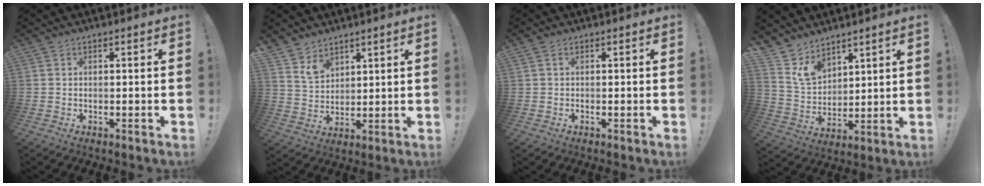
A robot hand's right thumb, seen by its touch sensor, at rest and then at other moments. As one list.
[{"total": 7.0, "force": [5.5, 4.1, 1.3], "torque": [-0.020, -0.046, 0.106]}, {"total": 0.5, "force": [0.1, 0.2, 0.5], "torque": [-0.004, -0.001, -0.001]}, {"total": 9.6, "force": [7.5, 5.5, 2.5], "torque": [-0.052, -0.055, 0.151]}]